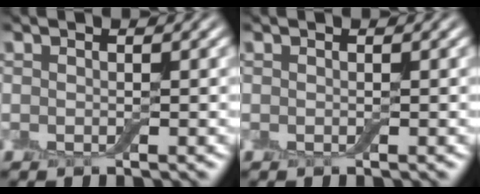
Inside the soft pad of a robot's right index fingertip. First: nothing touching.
{"total": 0.0}